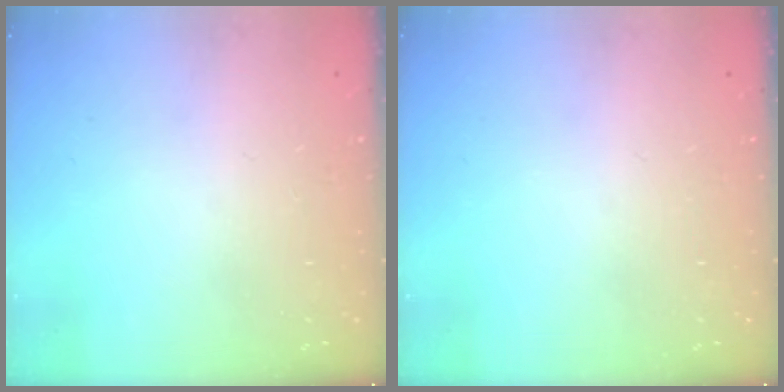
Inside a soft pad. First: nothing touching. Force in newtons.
{"total": 0.0}